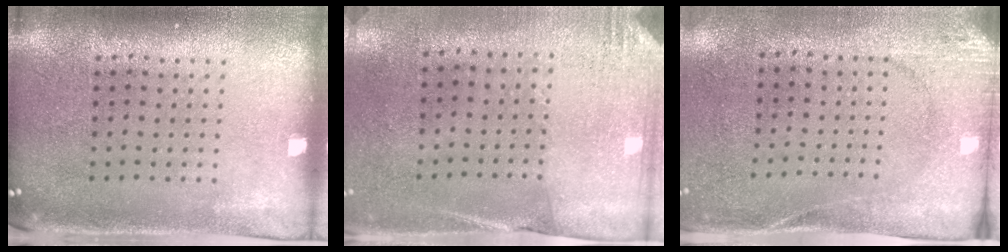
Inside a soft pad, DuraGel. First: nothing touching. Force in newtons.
{"total": 2.7, "press": 2.4, "slide": 1.3}
{"total": 2.7, "press": 2.0, "slide": 1.7}